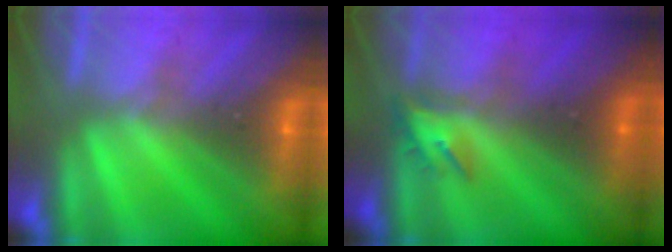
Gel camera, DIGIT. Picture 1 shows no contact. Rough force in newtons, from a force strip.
{"total": 4.5}